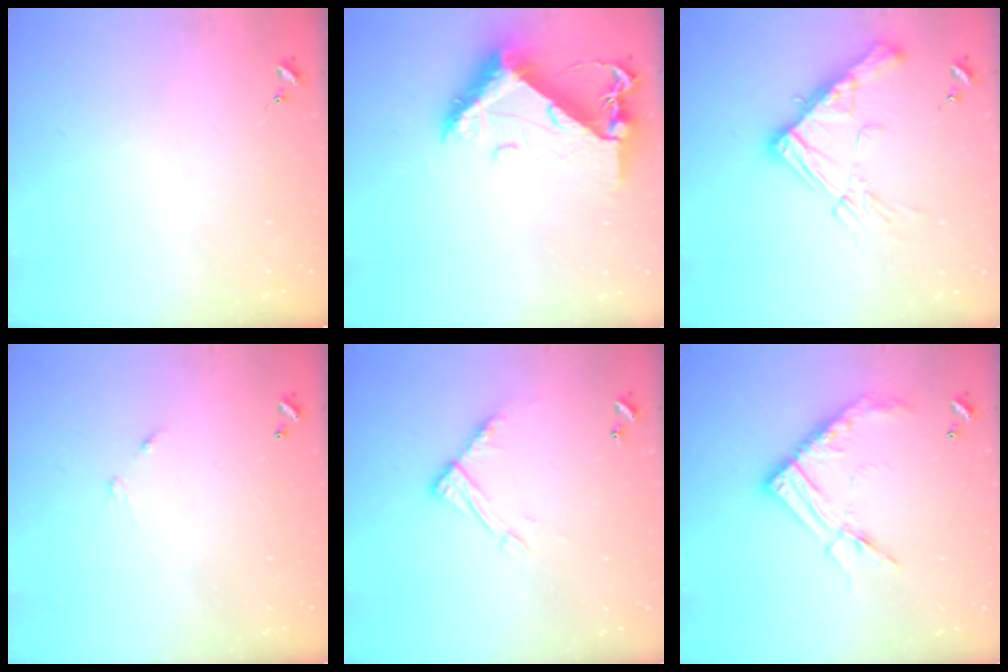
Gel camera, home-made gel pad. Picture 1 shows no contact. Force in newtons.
{"total": 11.3, "press": 11.3, "slide": 1.2}
{"total": 17.3, "press": 17.2, "slide": 1.7}
{"total": 4.9, "press": 4.9, "slide": 0.3}
{"total": 11.1, "press": 11.0, "slide": 0.5}
{"total": 15.8, "press": 15.7, "slide": 1.4}